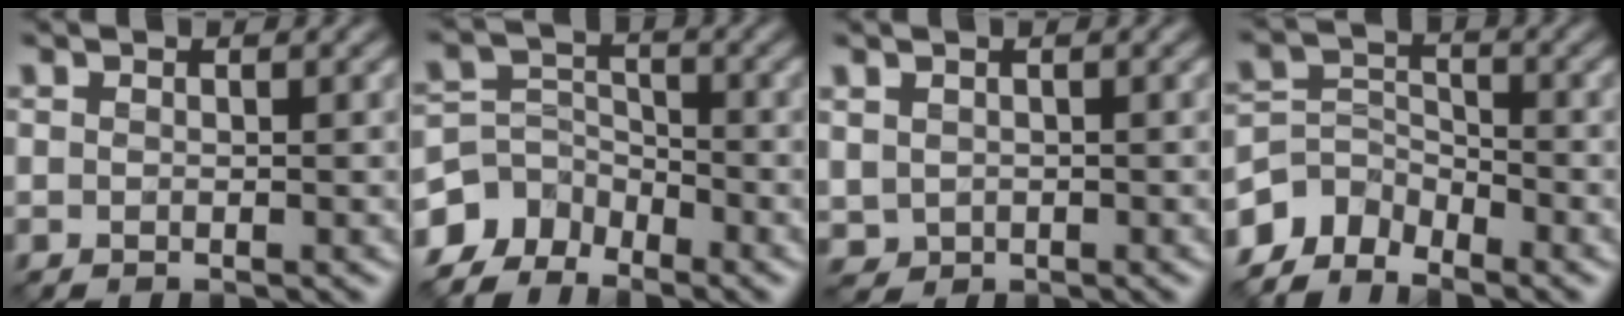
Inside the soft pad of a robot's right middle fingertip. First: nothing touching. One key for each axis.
{"total": 4.3, "fx": -3.5, "fy": 2.4, "fz": 0.6, "tx": -0.009, "ty": 0.002, "tz": -0.076}
{"total": 1.0, "fx": 0.4, "fy": 0.9, "fz": 0.0, "tx": -0.006, "ty": -0.004, "tz": 0.012}
{"total": 3.8, "fx": -3.4, "fy": 1.8, "fz": 0.4, "tx": -0.006, "ty": 0.000, "tz": -0.075}